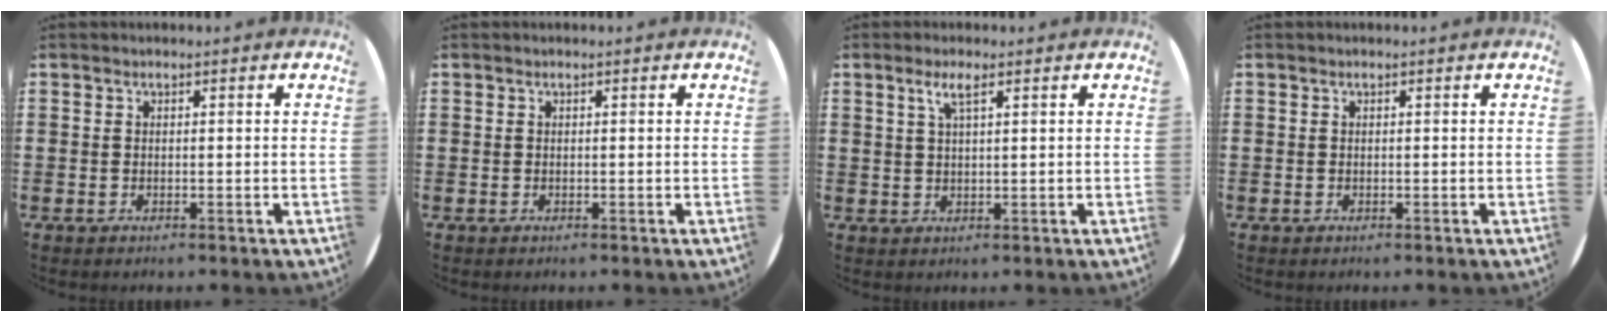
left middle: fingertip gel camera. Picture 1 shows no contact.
{"total": 0.0}
{"total": 2.6, "force": [1.4, 0.5, 2.2], "torque": [-0.046, 0.005, 0.023]}
{"total": 0.0}